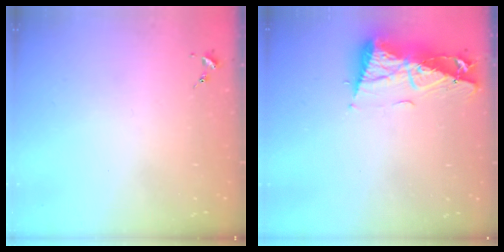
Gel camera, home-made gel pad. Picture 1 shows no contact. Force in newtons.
{"total": 11.0, "press": 10.9, "slide": 1.3}